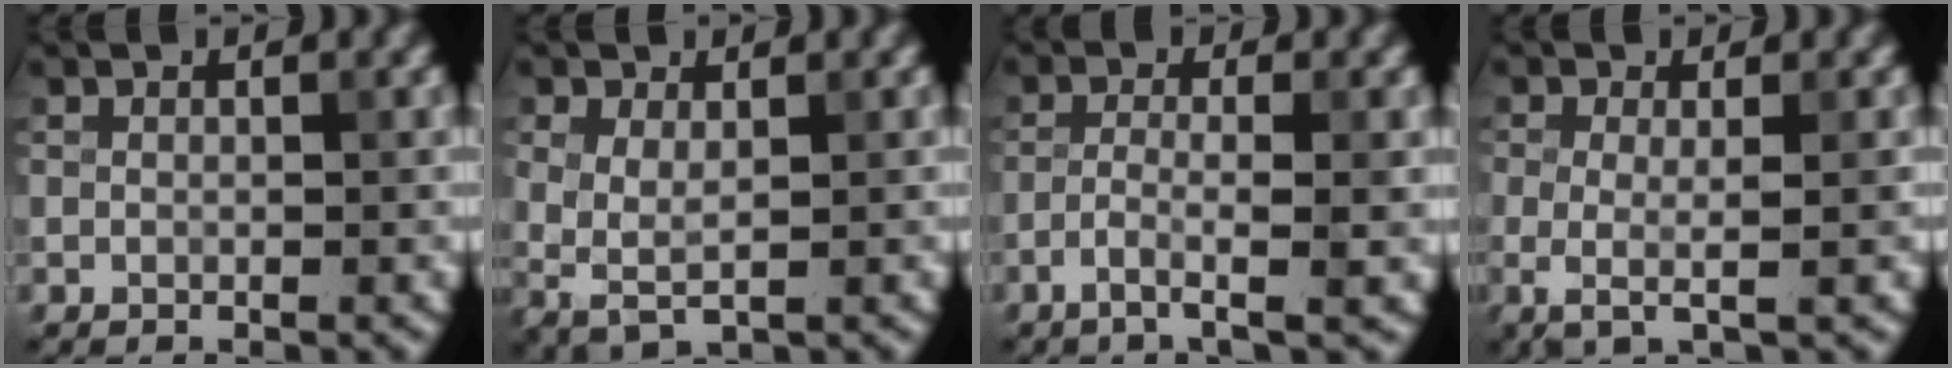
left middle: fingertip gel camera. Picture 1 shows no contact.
{"total": 2.7, "force": [0.3, 1.4, 2.3], "torque": [-0.056, -0.006, 0.006]}
{"total": 3.2, "force": [-1.4, 0.4, 2.9], "torque": [-0.046, 0.005, -0.039]}
{"total": 2.5, "force": [-0.4, 0.6, 2.4], "torque": [-0.045, -0.009, -0.008]}